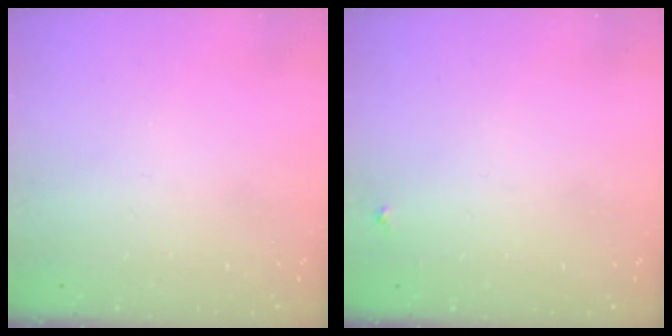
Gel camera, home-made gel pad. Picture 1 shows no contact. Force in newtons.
{"total": 4.1, "press": 4.1, "slide": 0.6}